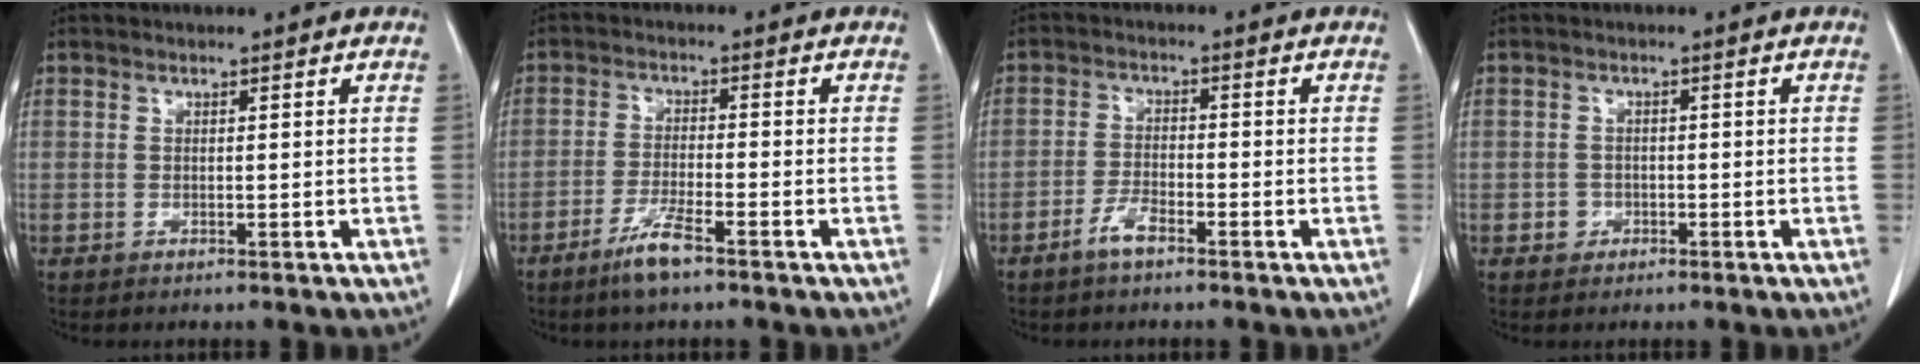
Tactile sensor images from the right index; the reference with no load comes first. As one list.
[{"total": 5.2, "force": [-3.6, 0.4, 3.7], "torque": [-0.076, -0.006, -0.070]}, {"total": 3.4, "force": [-2.5, 0.9, 2.2], "torque": [-0.045, 0.003, -0.051]}, {"total": 2.1, "force": [-0.9, 1.9, 0.2], "torque": [0.003, 0.010, -0.015]}]